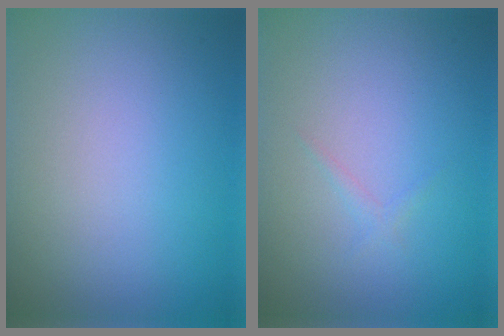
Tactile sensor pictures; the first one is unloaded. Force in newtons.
{"total": 0.7, "press": 0.7, "slide": 0.0}